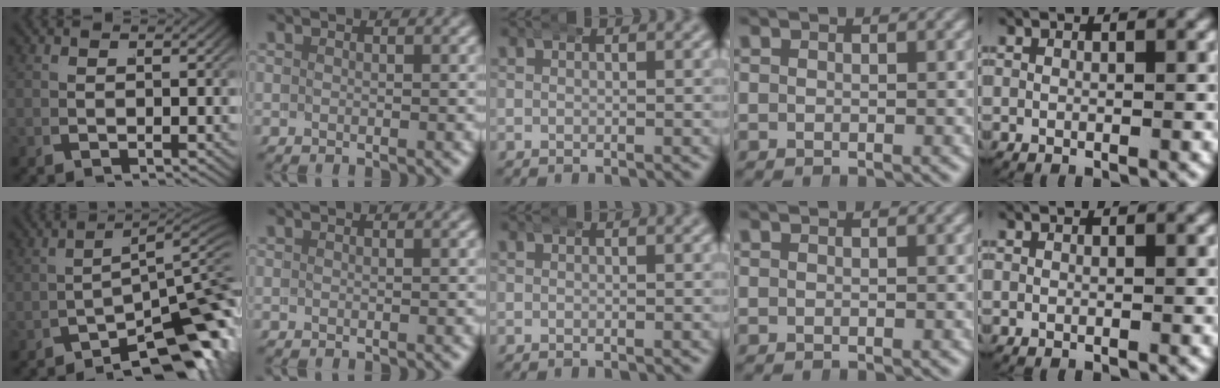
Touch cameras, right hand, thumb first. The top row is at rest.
{"thumb": {"total": 12.5, "force": [-4.3, 6.3, 9.9], "torque": [-0.140, -0.043, -0.045]}, "index": {"total": 0.5, "force": [0.1, -0.5, 0.0], "torque": [0.003, 0.002, 0.003]}}